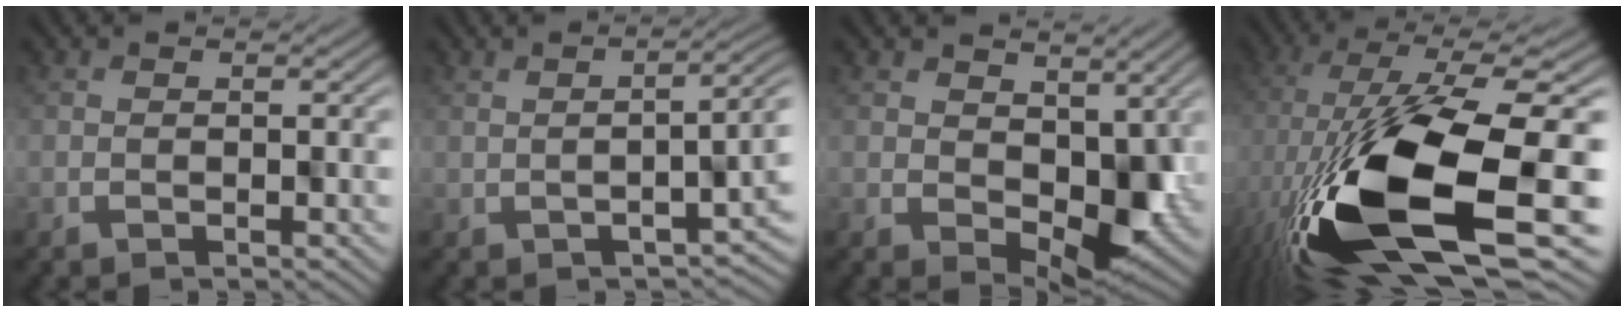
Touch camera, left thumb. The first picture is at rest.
{"total": 3.2, "force": [-0.1, 1.0, 3.1], "torque": [-0.040, 0.002, 0.004]}
{"total": 5.3, "force": [1.1, 3.3, 4.1], "torque": [-0.066, -0.019, 0.019]}
{"total": 17.6, "force": [-2.8, 6.8, 15.9], "torque": [-0.314, -0.026, -0.046]}